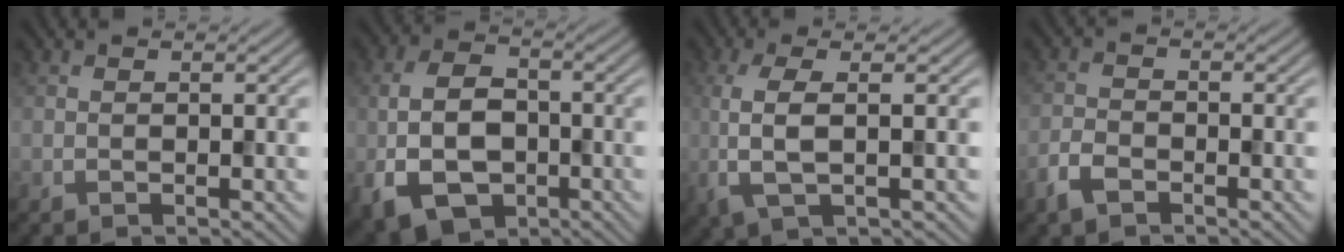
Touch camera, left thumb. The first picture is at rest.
{"total": 9.6, "force": [-2.9, 6.4, 6.6], "torque": [-0.147, -0.011, -0.061]}
{"total": 5.1, "force": [0.0, 1.6, 4.9], "torque": [-0.113, 0.002, -0.002]}
{"total": 3.1, "force": [-2.2, 1.5, 1.7], "torque": [-0.039, -0.004, -0.053]}